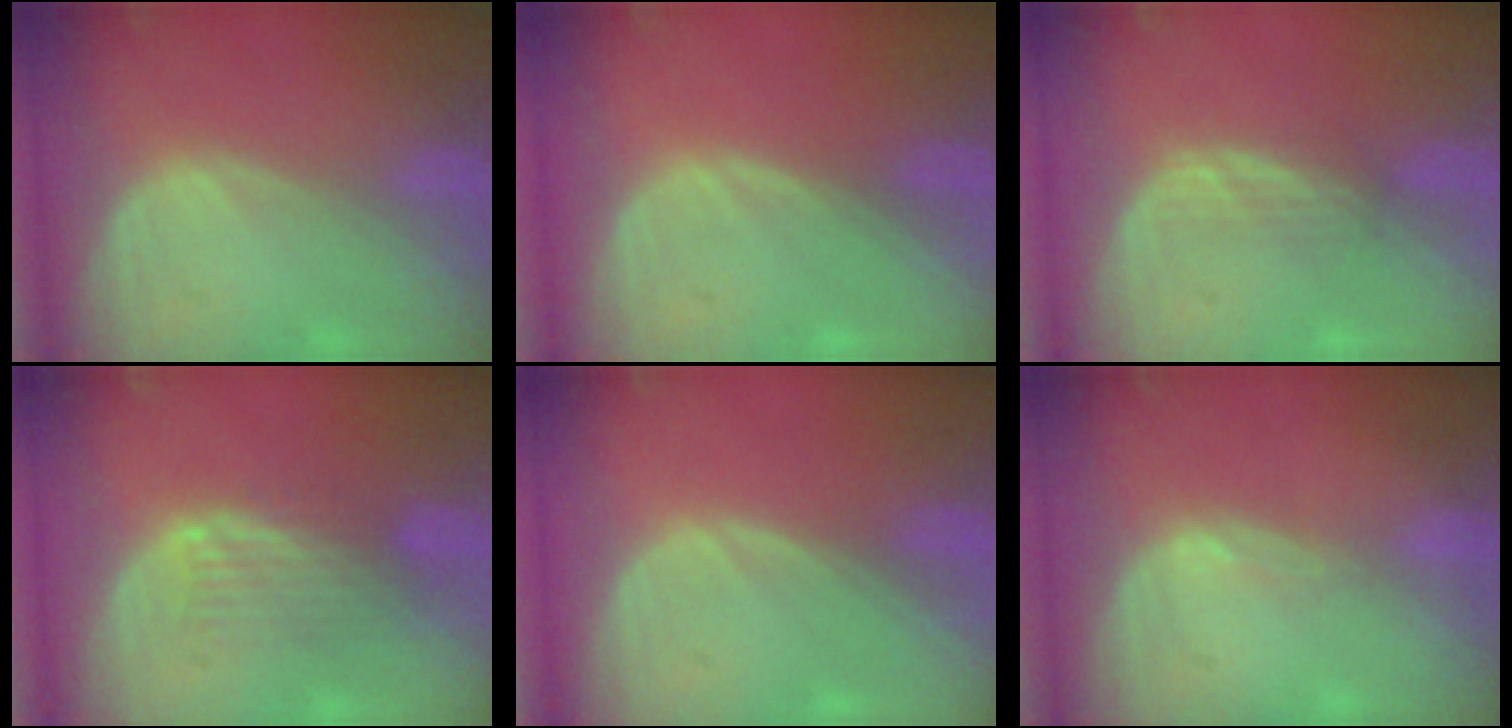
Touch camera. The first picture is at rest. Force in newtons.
{"total": 0.0}
{"total": 2.3, "press": 2.2, "slide": 0.5}
{"total": 4.6, "press": 4.0, "slide": 2.4}
{"total": 0.0}
{"total": 1.0, "press": 0.7, "slide": 0.7}